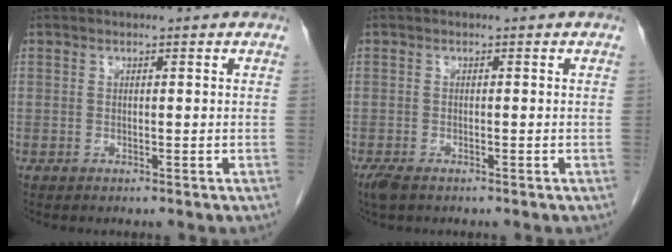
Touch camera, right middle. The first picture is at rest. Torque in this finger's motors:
{"motor_torque": [0.15, -0.08, 0.07, 0.03]}